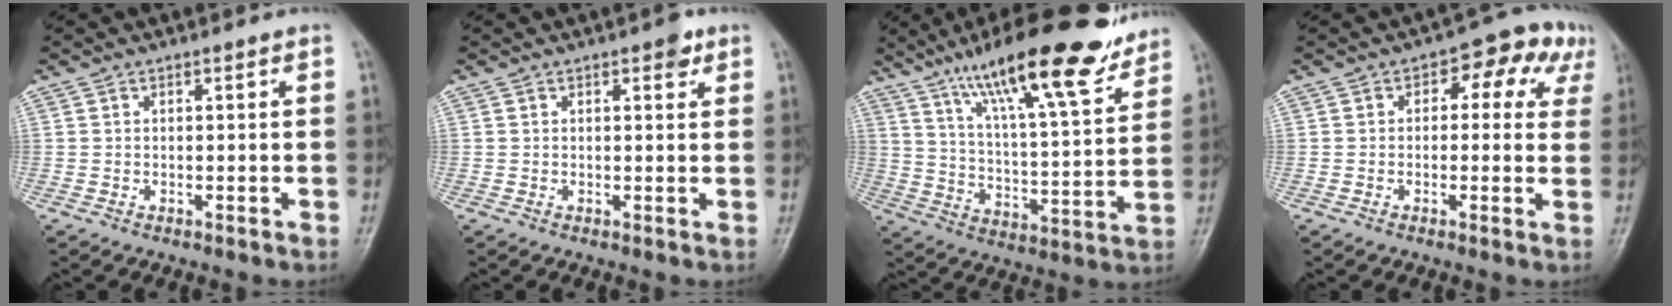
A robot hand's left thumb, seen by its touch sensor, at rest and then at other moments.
{"total": 2.3, "force": [1.3, 1.1, 1.6], "torque": [-0.014, -0.003, 0.014]}
{"total": 21.7, "force": [15.1, 4.5, 14.9], "torque": [-0.216, -0.056, 0.248]}
{"total": 8.4, "force": [2.9, 5.4, 5.7], "torque": [-0.015, 0.018, 0.023]}